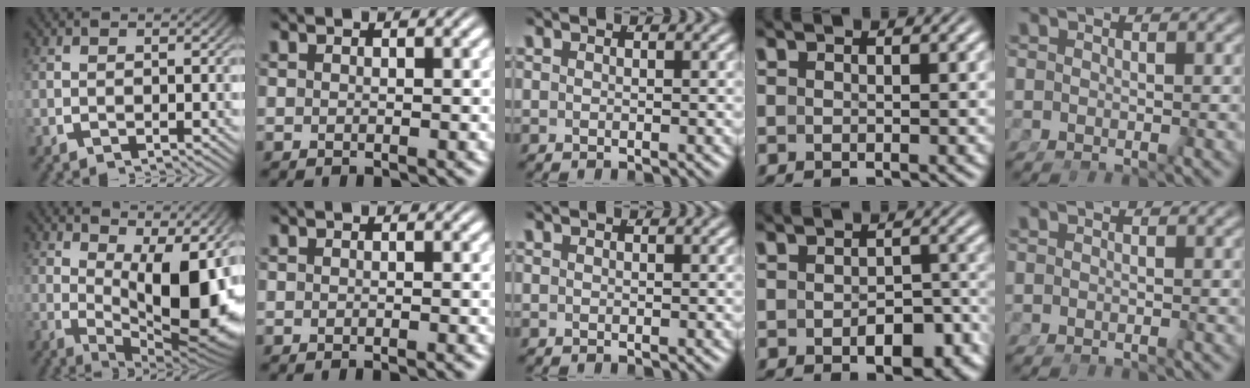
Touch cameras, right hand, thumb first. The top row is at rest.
{"thumb": {"total": 14.9, "force": [-0.5, 7.7, 12.7], "torque": [-0.201, -0.047, 0.023]}, "index": {"total": 0.8, "force": [-0.7, -0.2, 0.4], "torque": [-0.001, 0.003, -0.012]}, "ring": {"total": 4.3, "force": [-2.3, 2.1, 3.1], "torque": [-0.034, -0.011, -0.027]}}